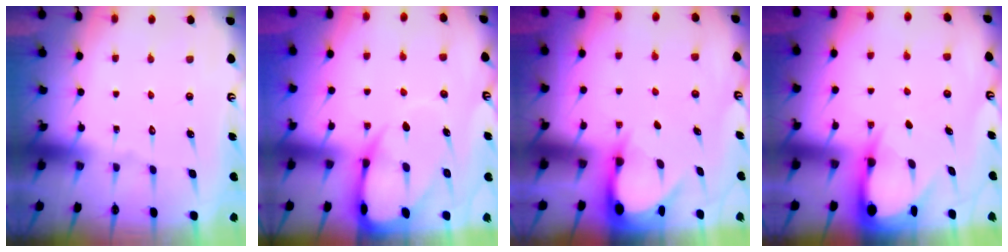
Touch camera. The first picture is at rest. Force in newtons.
{"total": 8.7, "press": 8.6, "slide": 1.0}
{"total": 3.5, "press": 3.5, "slide": 0.2}
{"total": 5.0, "press": 4.9, "slide": 0.6}